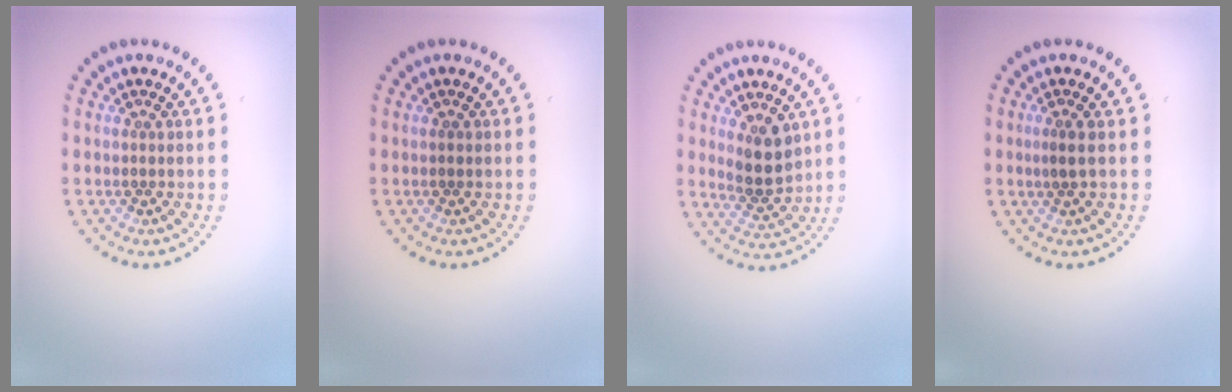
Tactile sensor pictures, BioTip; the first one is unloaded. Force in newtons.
{"total": 0.5, "press": 0.5, "slide": 0.1}
{"total": 3.7, "press": 3.5, "slide": 1.2}
{"total": 1.3, "press": 1.0, "slide": 0.9}